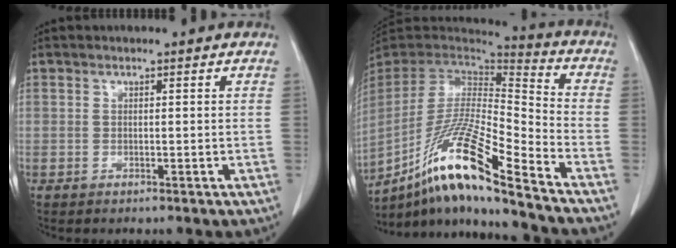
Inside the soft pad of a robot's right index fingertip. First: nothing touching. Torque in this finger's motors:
{"motor_torque": [0.97, -0.92, 0.66, 0.21]}